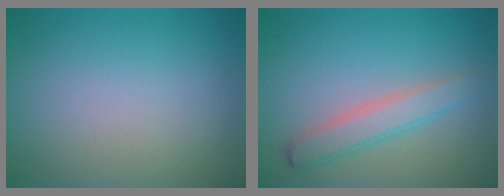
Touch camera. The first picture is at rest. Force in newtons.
{"total": 2.9, "press": 2.9, "slide": 0.1}